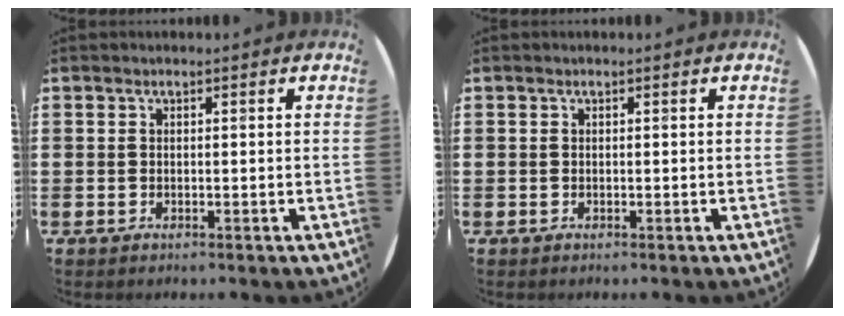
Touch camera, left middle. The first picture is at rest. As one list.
[{"total": 0.0}]